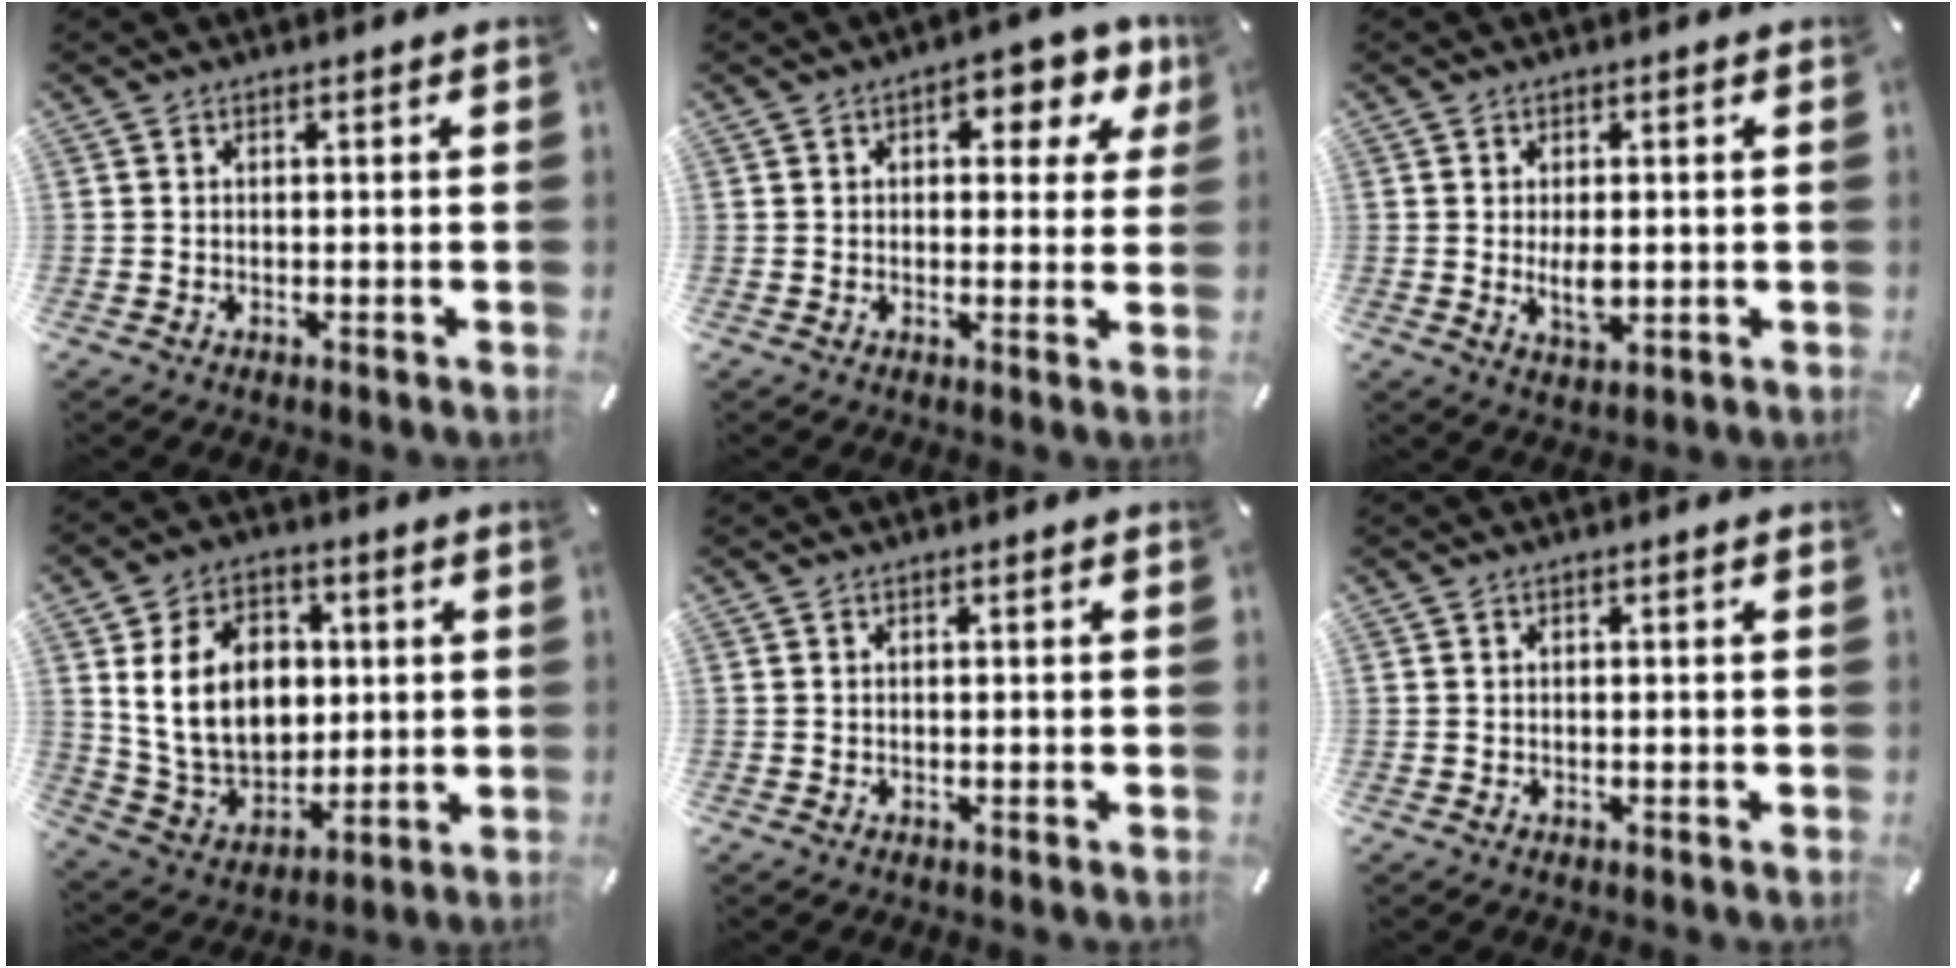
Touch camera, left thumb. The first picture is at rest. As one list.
[{"total": 7.3, "force": [2.9, 4.5, 5.0], "torque": [-0.051, -0.011, 0.041]}, {"total": 4.6, "force": [0.0, 2.5, 3.8], "torque": [-0.087, -0.009, -0.006]}, {"total": 15.5, "force": [2.7, 12.0, 9.4], "torque": [-0.195, 0.009, 0.052]}, {"total": 0.0}, {"total": 0.0}]